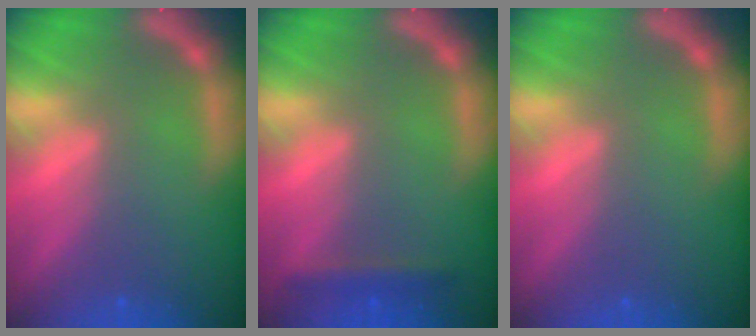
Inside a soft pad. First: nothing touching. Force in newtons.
{"total": 1.9}
{"total": 0.0}